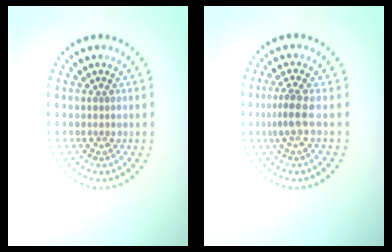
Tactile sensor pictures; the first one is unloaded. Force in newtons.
{"total": 2.3, "press": 1.6, "slide": 1.6}